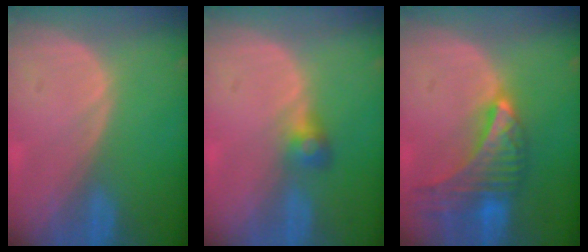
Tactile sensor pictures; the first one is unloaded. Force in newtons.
{"total": 2.7, "press": 2.6, "slide": 0.8}
{"total": 9.4, "press": 8.4, "slide": 4.3}